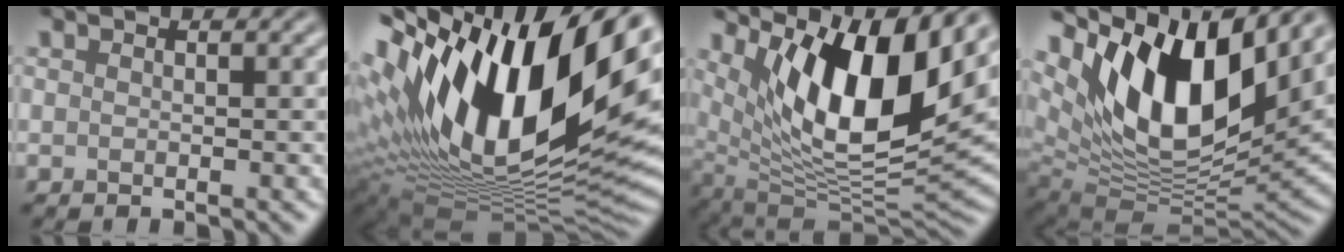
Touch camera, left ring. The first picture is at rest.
{"total": 20.1, "force": [6.1, 9.1, 16.8], "torque": [-0.296, 0.012, 0.104]}
{"total": 12.9, "force": [5.4, 4.5, 10.8], "torque": [-0.179, -0.013, 0.102]}
{"total": 14.1, "force": [6.6, 6.4, 10.7], "torque": [-0.182, -0.004, 0.123]}